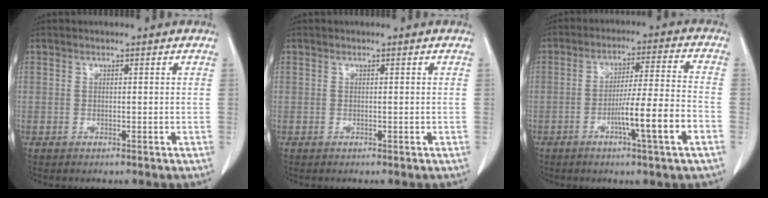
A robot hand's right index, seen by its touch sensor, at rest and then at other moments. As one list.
[{"total": 0.0}, {"total": 10.3, "force": [-4.1, -0.7, 9.4], "torque": [-0.155, -0.002, -0.070]}]